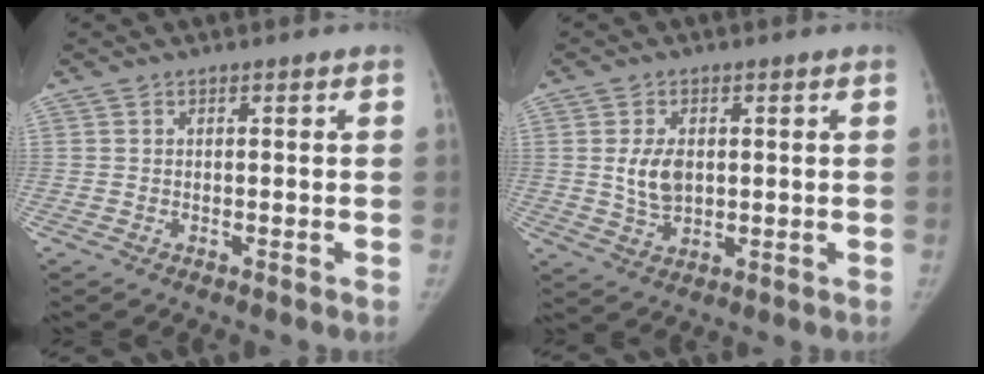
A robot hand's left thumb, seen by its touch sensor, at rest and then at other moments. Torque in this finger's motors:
{"motor_torque": [-0.23, 0.45, 0.44, 0.47, 0.02]}